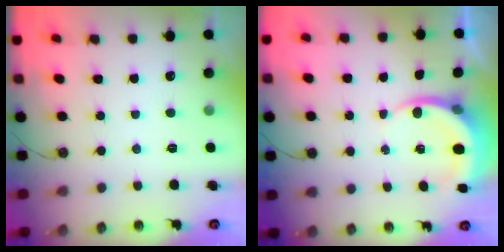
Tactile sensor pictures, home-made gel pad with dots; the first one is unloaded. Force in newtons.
{"total": 4.6, "press": 4.6, "slide": 0.3}